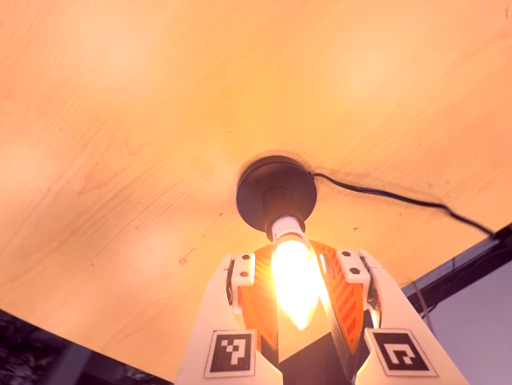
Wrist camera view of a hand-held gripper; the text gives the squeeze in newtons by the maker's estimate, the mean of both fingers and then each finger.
{"total": 15.8, "left": 15.6, "right": 16.0}